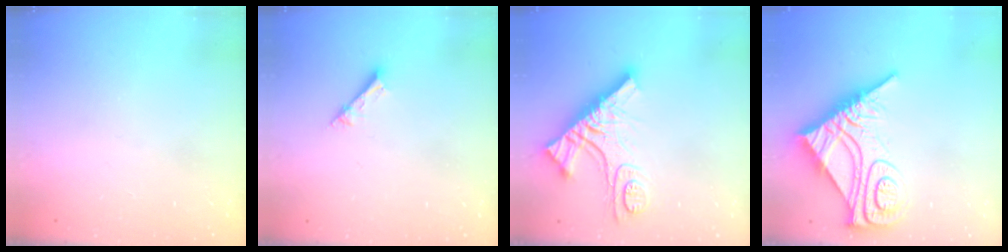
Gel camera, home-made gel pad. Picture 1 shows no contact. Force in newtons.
{"total": 2.5, "press": 2.5, "slide": 0.1}
{"total": 14.2, "press": 14.1, "slide": 1.5}
{"total": 15.3, "press": 15.3, "slide": 1.3}